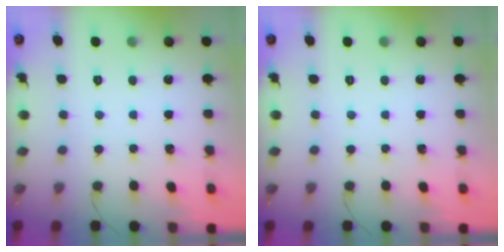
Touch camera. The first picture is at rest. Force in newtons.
{"total": 0.0}